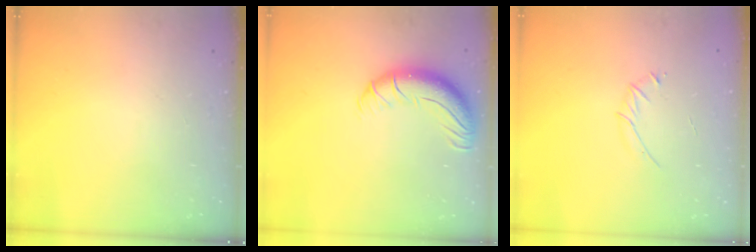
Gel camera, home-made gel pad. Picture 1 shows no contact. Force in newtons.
{"total": 11.5, "press": 11.4, "slide": 1.7}
{"total": 3.3, "press": 3.2, "slide": 0.9}